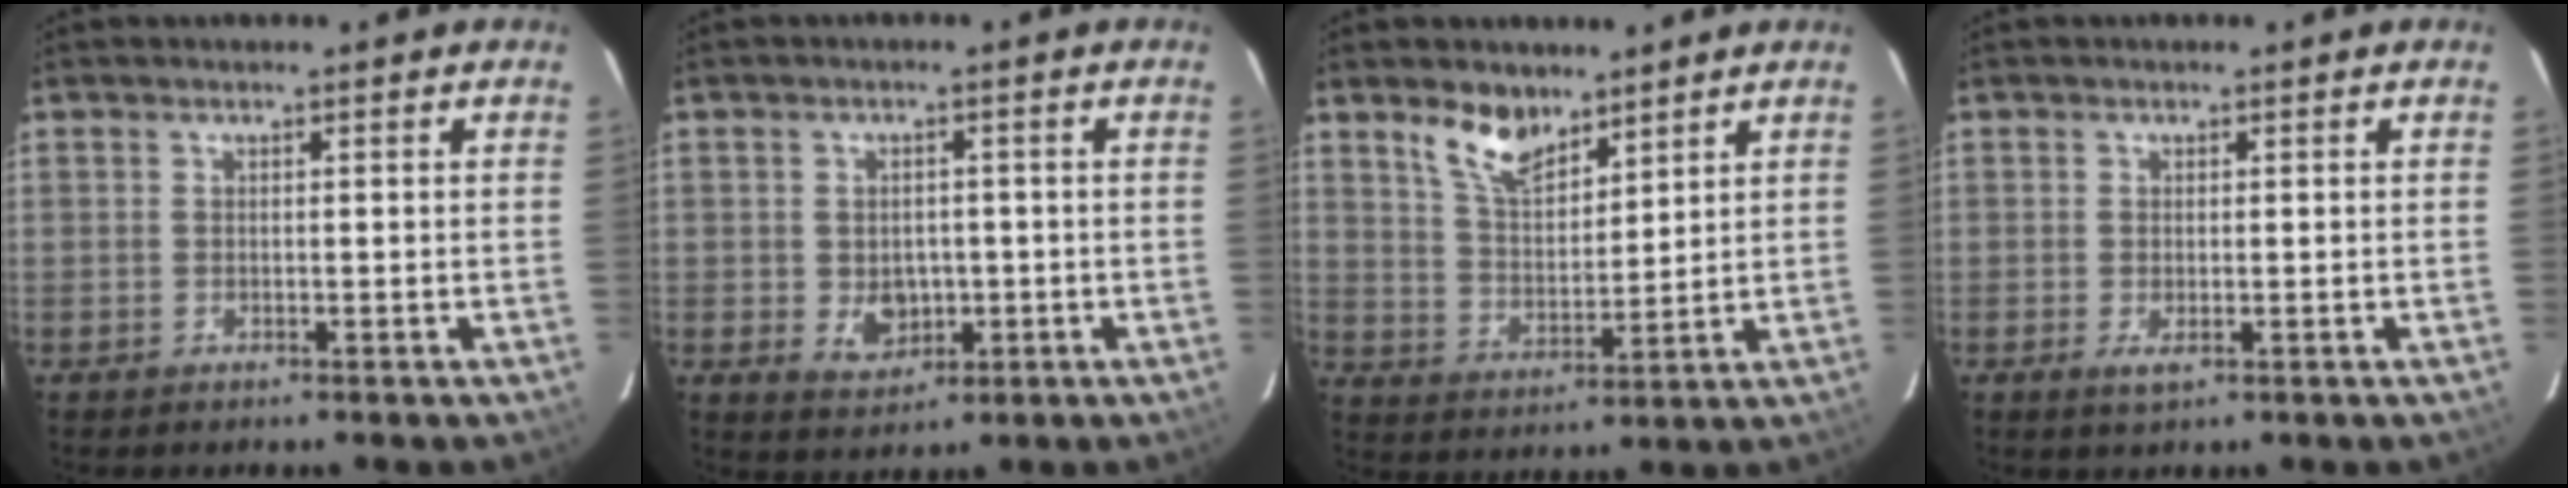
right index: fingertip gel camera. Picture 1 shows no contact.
{"total": 5.2, "force": [-0.9, 4.2, 3.0], "torque": [-0.055, -0.001, -0.002]}
{"total": 8.4, "force": [6.1, 3.7, 4.4], "torque": [-0.079, 0.009, 0.121]}
{"total": 1.7, "force": [-0.4, 0.6, 1.5], "torque": [-0.030, -0.004, -0.005]}